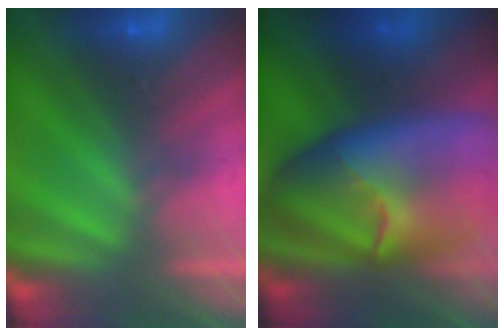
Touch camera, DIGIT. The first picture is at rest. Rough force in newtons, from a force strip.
{"total": 9.3}